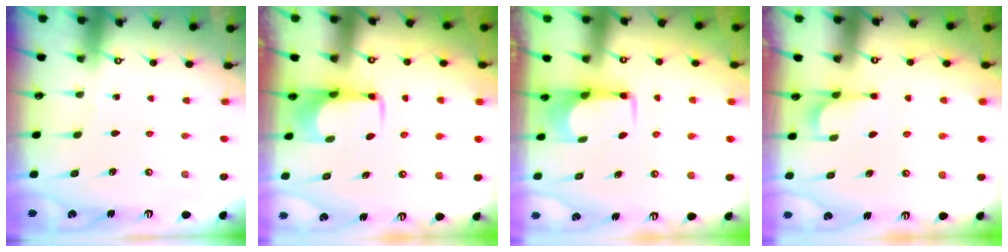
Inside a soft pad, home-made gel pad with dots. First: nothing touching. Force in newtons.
{"total": 1.6, "press": 1.5, "slide": 0.3}
{"total": 2.6, "press": 2.6, "slide": 0.4}
{"total": 1.1, "press": 0.2, "slide": 1.1}